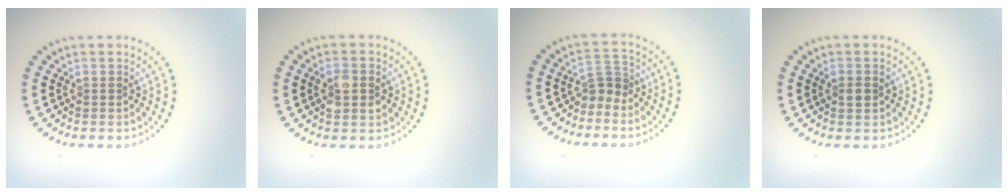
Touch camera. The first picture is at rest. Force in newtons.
{"total": 2.7, "press": 2.7, "slide": 0.2}
{"total": 2.0, "press": 1.5, "slide": 1.3}
{"total": 1.0, "press": 1.0, "slide": 0.1}